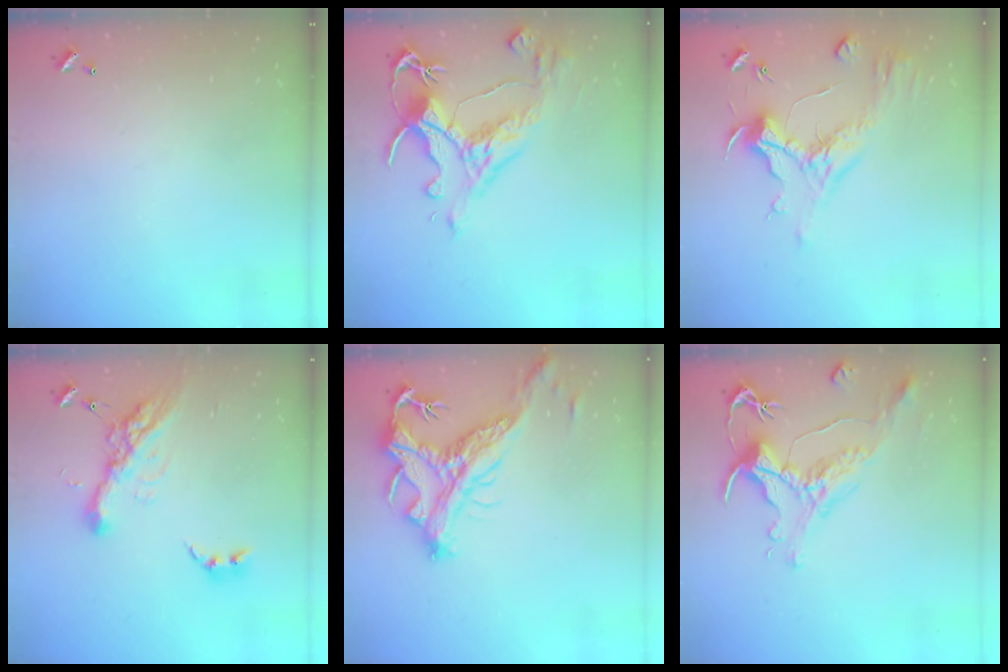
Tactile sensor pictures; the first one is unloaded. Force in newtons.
{"total": 6.4, "press": 6.2, "slide": 1.8}
{"total": 1.1, "press": 0.2, "slide": 1.1}
{"total": 15.2, "press": 15.1, "slide": 1.6}
{"total": 5.9, "press": 5.6, "slide": 1.8}
{"total": 1.5, "press": 0.9, "slide": 1.2}